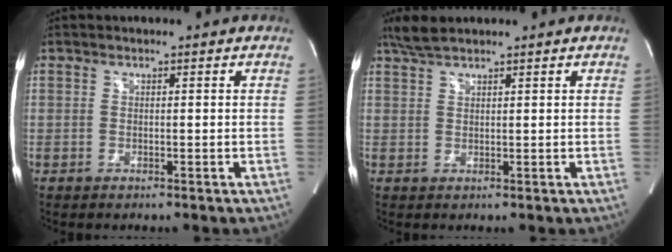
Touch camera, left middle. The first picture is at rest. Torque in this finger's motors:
{"motor_torque": [0.27, -0.17, -0.05, 0.01]}